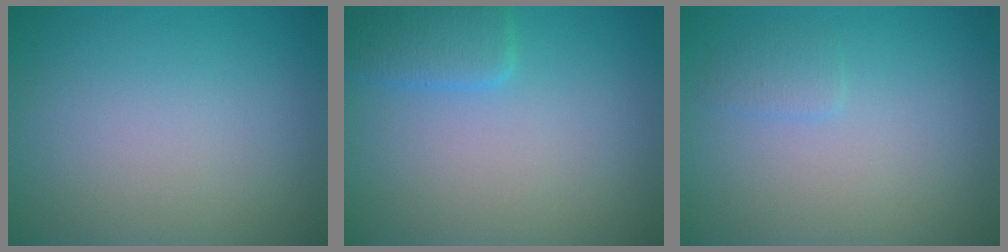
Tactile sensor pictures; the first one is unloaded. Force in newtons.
{"total": 2.7, "press": 2.7, "slide": 0.1}
{"total": 1.0, "press": 1.0, "slide": 0.0}